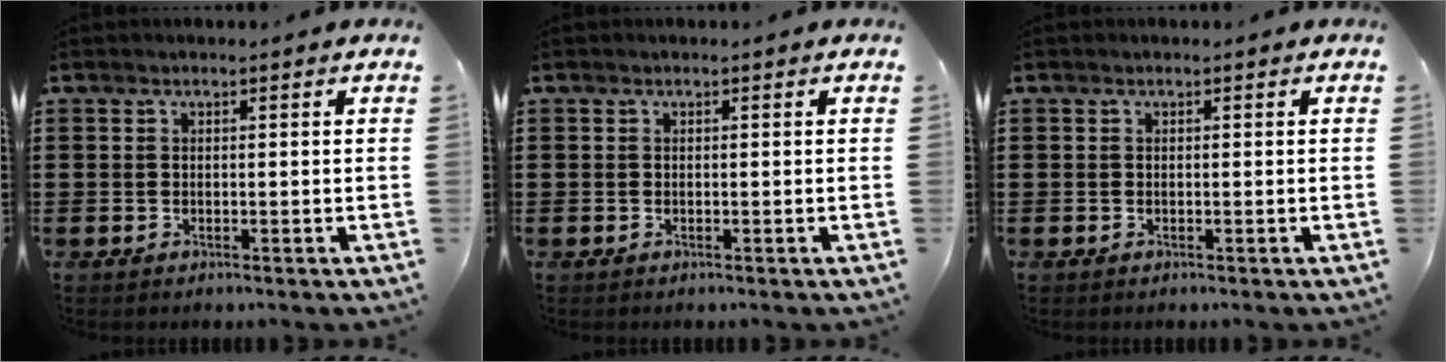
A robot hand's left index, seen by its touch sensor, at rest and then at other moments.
{"total": 0.0}
{"total": 0.0}